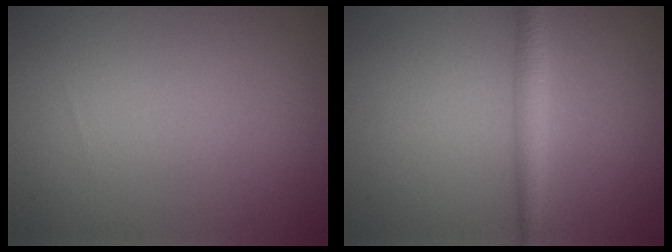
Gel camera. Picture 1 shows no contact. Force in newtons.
{"total": 2.2, "press": 2.2, "slide": 0.0}